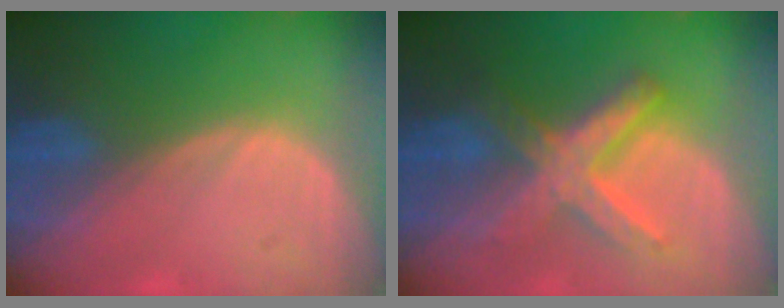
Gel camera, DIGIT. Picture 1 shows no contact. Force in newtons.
{"total": 8.4, "press": 8.4, "slide": 0.8}